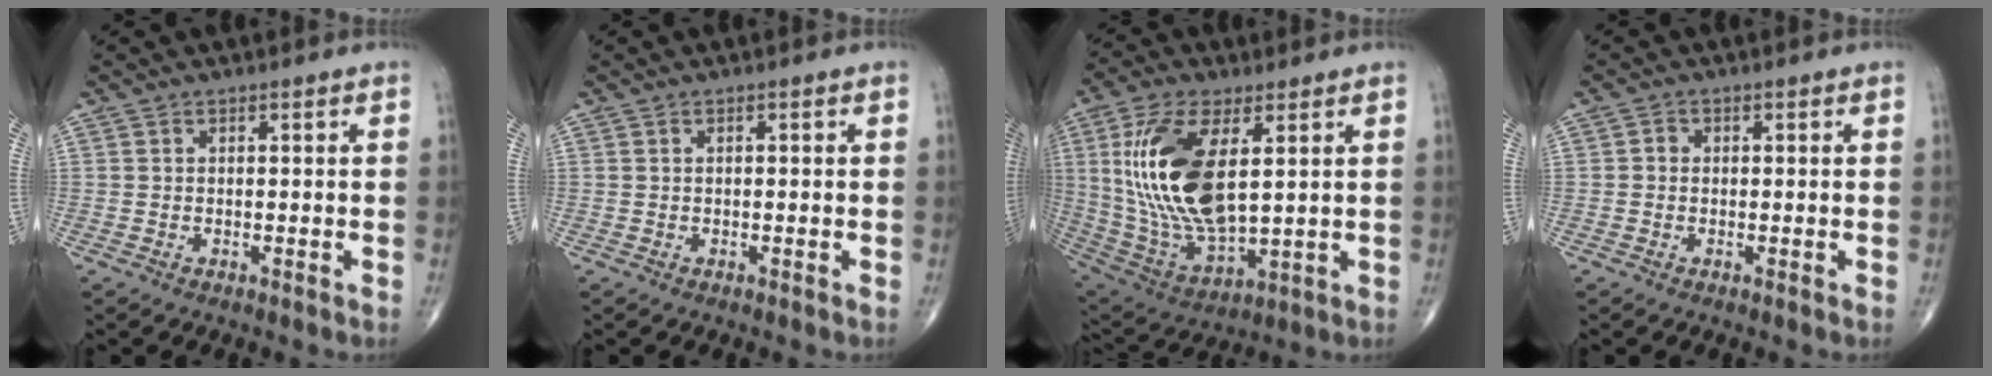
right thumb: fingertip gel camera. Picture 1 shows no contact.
{"total": 0.0}
{"total": 20.3, "force": [4.2, 9.3, 17.6], "torque": [-0.355, -0.024, 0.089]}
{"total": 1.1, "force": [-0.1, 1.0, 0.4], "torque": [0.000, 0.003, -0.005]}